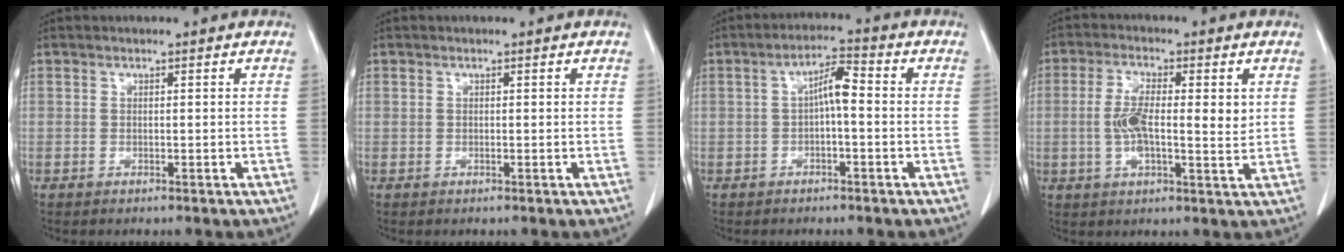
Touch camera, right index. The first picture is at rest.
{"total": 0.0}
{"total": 4.6, "force": [-0.2, 1.1, 4.4], "torque": [-0.075, 0.019, -0.004]}
{"total": 8.5, "force": [0.9, 2.5, 8.1], "torque": [-0.150, 0.007, 0.013]}